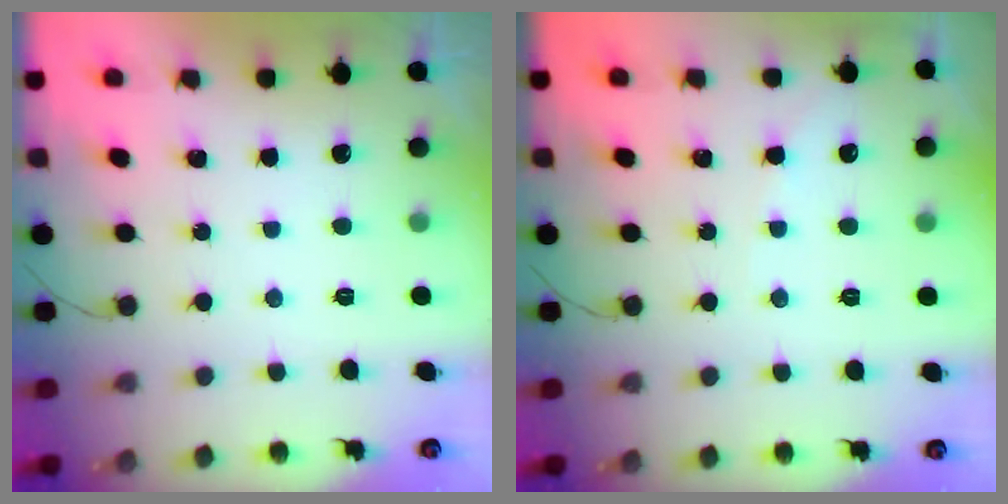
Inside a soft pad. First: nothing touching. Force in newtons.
{"total": 2.7, "press": 2.7, "slide": 0.4}